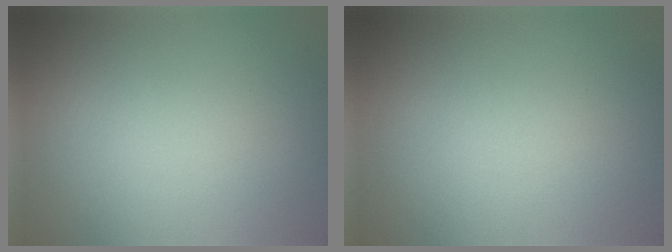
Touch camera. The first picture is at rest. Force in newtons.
{"total": 0.0}